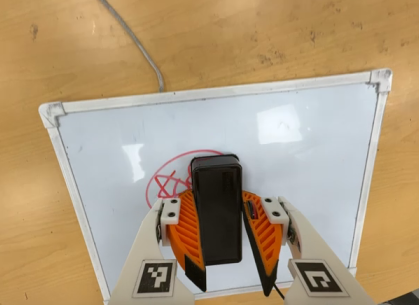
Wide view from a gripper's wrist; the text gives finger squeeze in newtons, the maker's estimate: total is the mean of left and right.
{"total": 13.8, "left": 14.5, "right": 13.1}